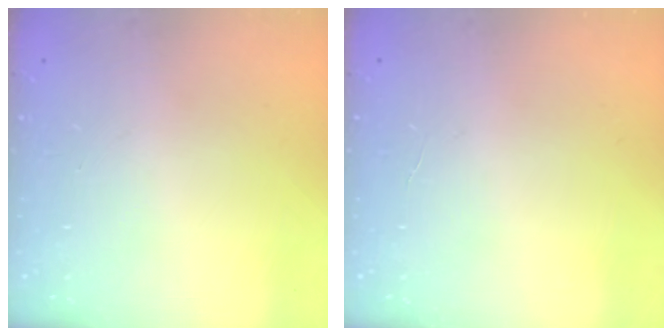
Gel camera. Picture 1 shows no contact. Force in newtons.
{"total": 1.3, "press": 1.3, "slide": 0.1}